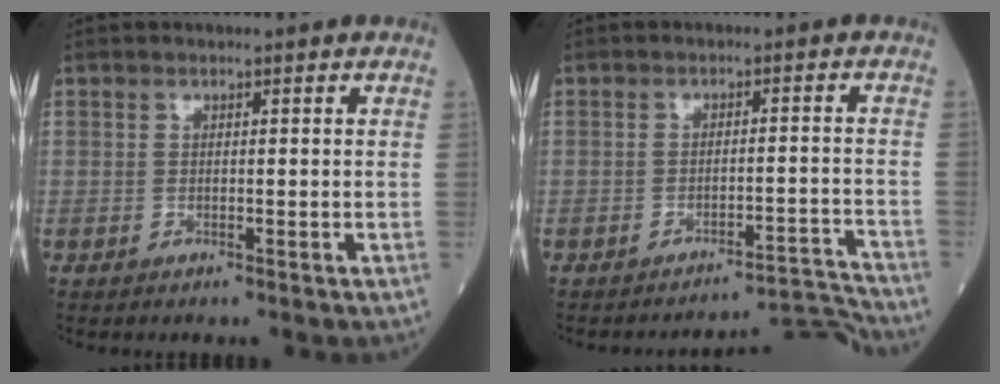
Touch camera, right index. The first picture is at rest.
{"total": 7.3, "force": [-6.8, -2.2, -1.5], "torque": [0.037, 0.012, -0.096]}